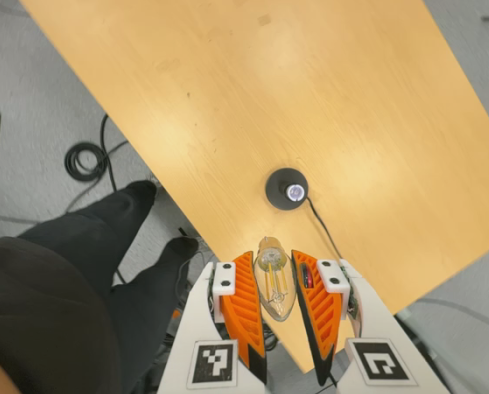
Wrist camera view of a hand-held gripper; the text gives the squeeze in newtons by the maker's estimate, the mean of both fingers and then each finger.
{"total": 13.6, "left": 14.1, "right": 13.2}